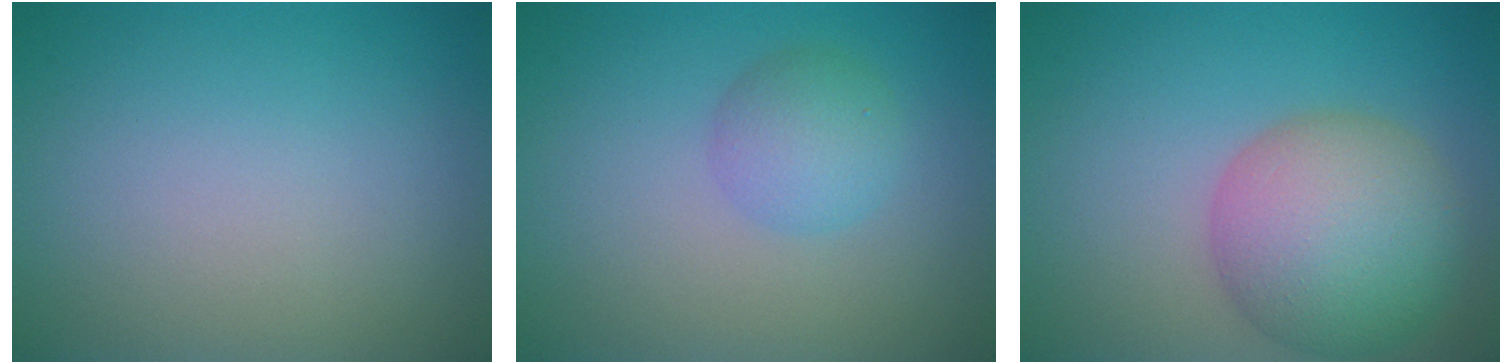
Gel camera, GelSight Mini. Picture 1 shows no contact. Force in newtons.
{"total": 2.7, "press": 2.7, "slide": 0.1}
{"total": 7.9, "press": 7.9, "slide": 0.4}